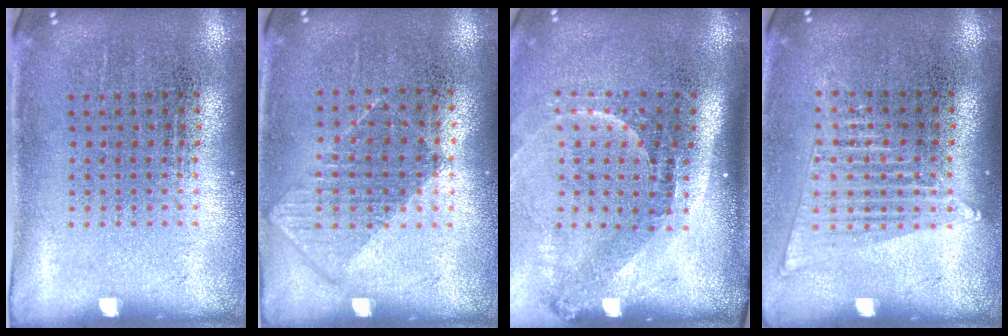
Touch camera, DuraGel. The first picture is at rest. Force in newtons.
{"total": 0.8, "press": 0.7, "slide": 0.4}
{"total": 2.2, "press": 1.6, "slide": 1.6}
{"total": 1.5, "press": 1.4, "slide": 0.7}